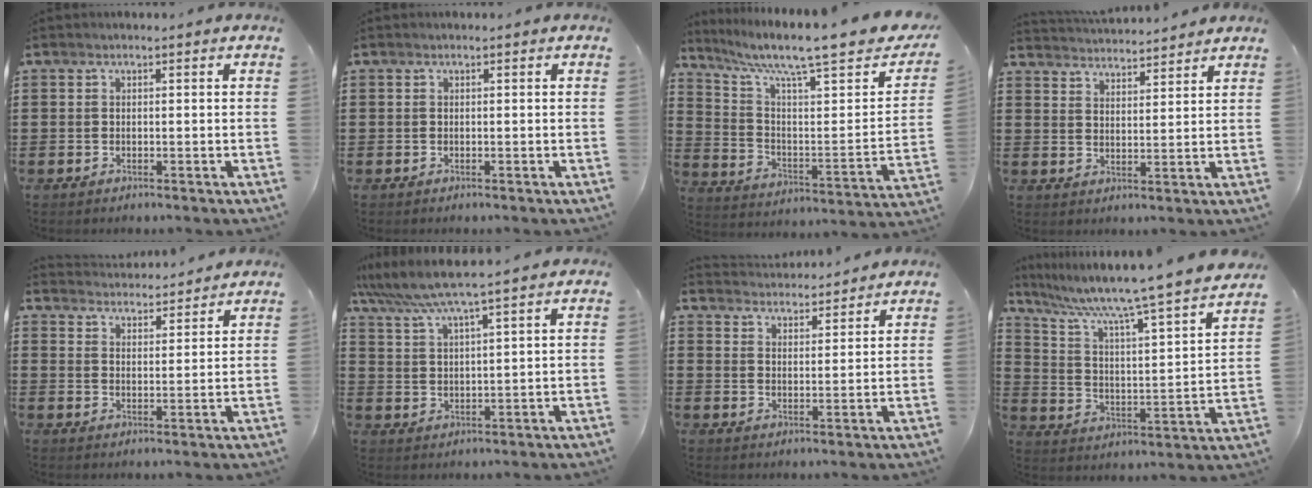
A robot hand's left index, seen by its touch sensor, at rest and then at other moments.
{"total": 0.0}
{"total": 10.2, "force": [8.1, 0.9, 6.0], "torque": [-0.125, -0.061, 0.126]}
{"total": 3.7, "force": [3.6, -0.2, -0.2], "torque": [-0.008, -0.020, 0.065]}
{"total": 3.8, "force": [3.8, 0.0, -0.2], "torque": [-0.012, -0.022, 0.067]}
{"total": 5.8, "force": [5.1, -0.3, 2.6], "torque": [-0.070, -0.022, 0.088]}
{"total": 3.8, "force": [3.8, -0.1, -0.3], "torque": [-0.009, -0.020, 0.067]}
{"total": 8.6, "force": [7.2, -0.5, 4.6], "torque": [-0.120, -0.060, 0.110]}